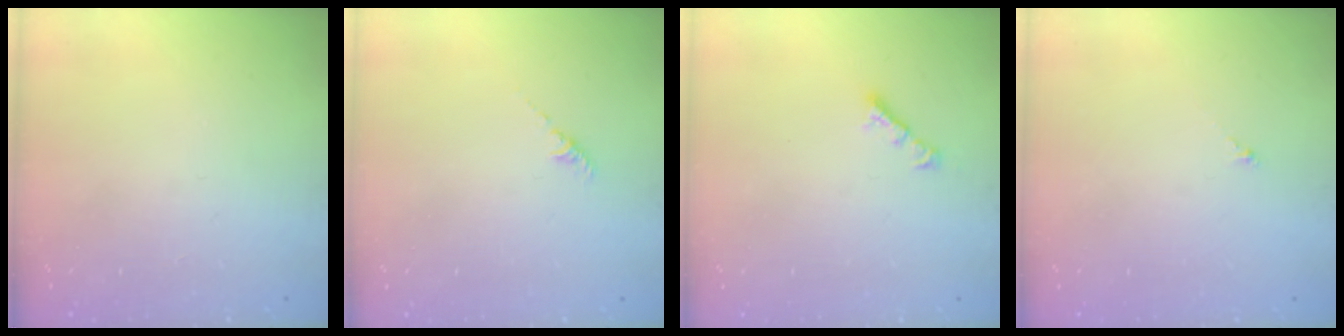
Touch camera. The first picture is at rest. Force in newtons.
{"total": 1.2, "press": 1.1, "slide": 0.5}
{"total": 2.8, "press": 2.8, "slide": 0.7}
{"total": 0.0}